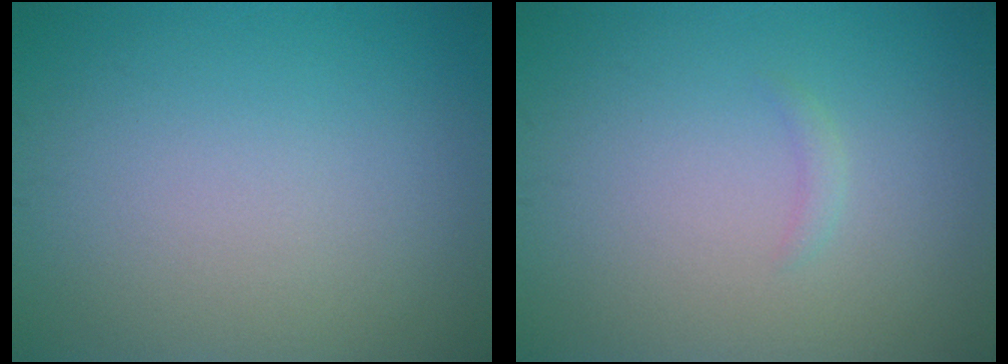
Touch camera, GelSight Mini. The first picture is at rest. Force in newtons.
{"total": 0.6, "press": 0.6, "slide": 0.1}